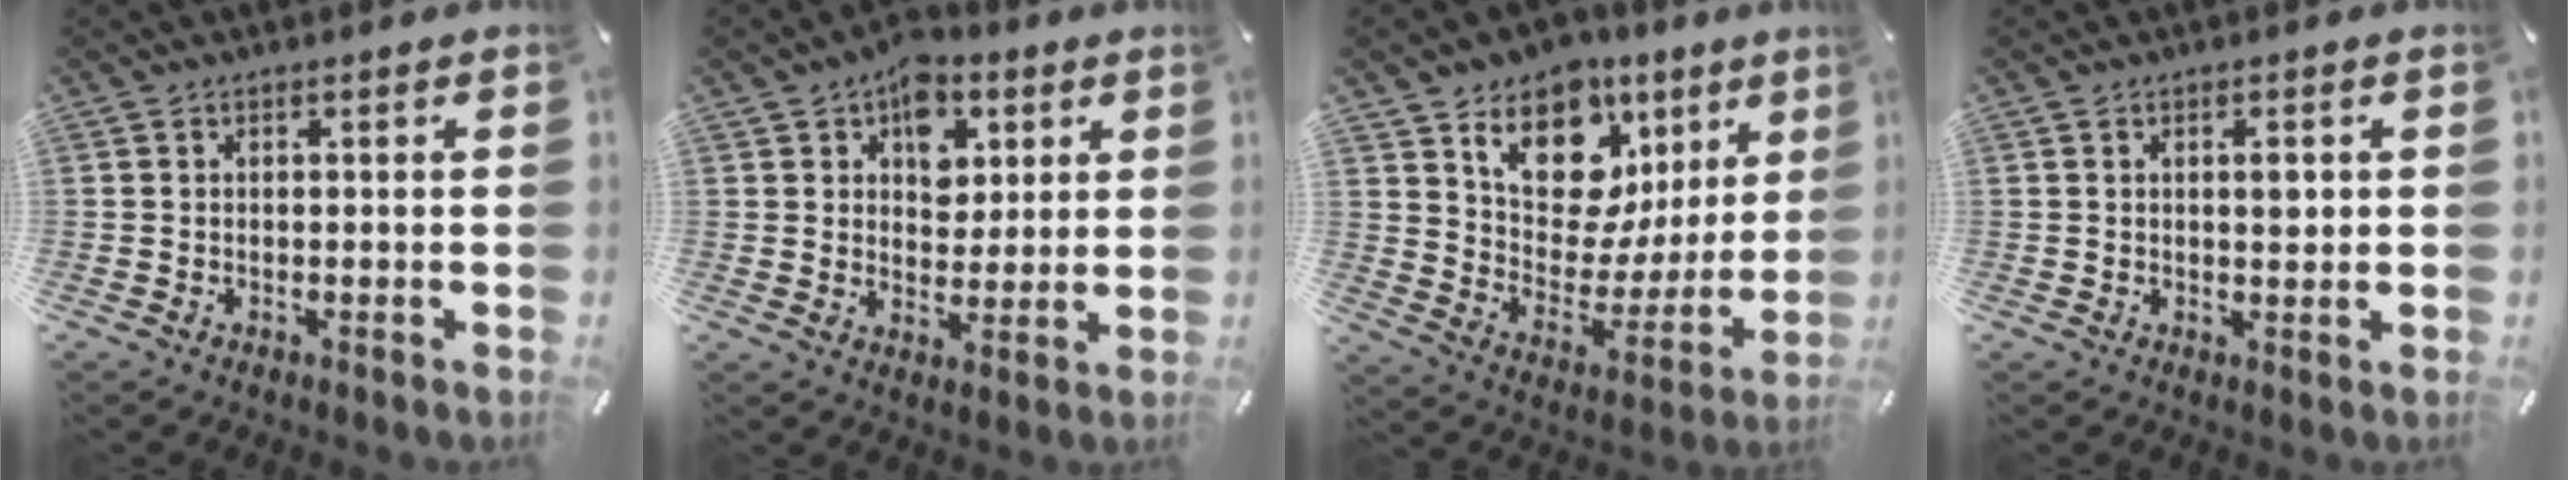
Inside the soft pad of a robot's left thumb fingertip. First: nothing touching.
{"total": 8.6, "force": [3.9, 6.6, 4.0], "torque": [-0.043, -0.015, 0.063]}
{"total": 14.8, "force": [9.4, 10.0, 5.6], "torque": [-0.087, -0.077, 0.166]}
{"total": 2.7, "force": [0.6, 1.2, 2.3], "torque": [-0.031, -0.001, 0.004]}